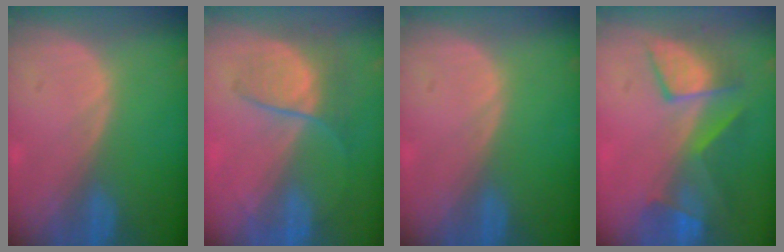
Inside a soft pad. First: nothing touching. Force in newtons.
{"total": 6.6, "press": 6.0, "slide": 2.7}
{"total": 0.0}
{"total": 7.6, "press": 7.5, "slide": 1.1}